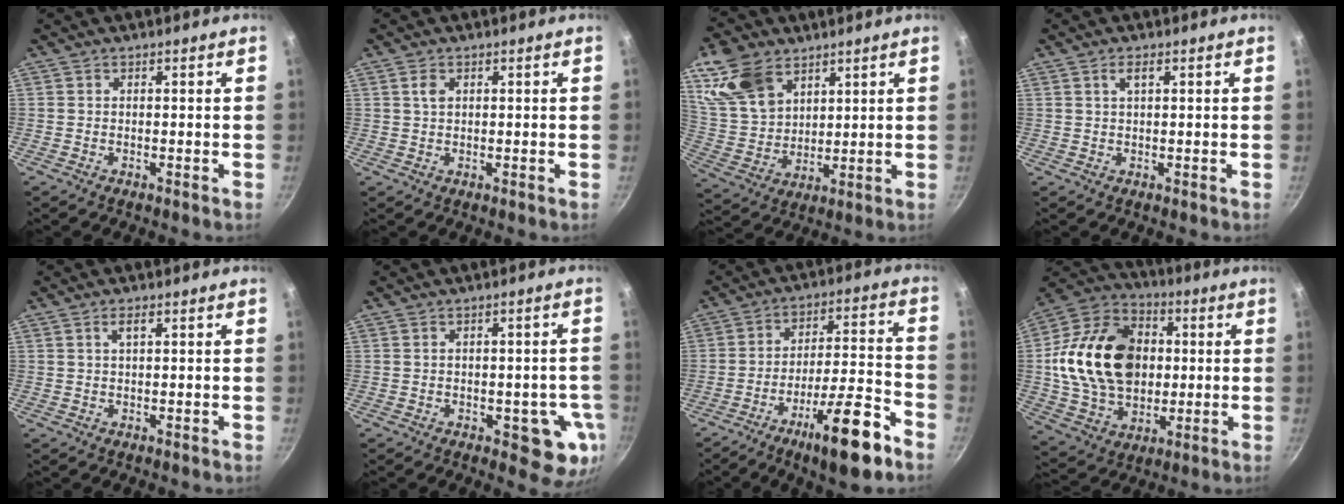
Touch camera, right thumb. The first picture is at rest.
{"total": 1.9, "force": [0.7, 1.2, 1.3], "torque": [-0.022, -0.001, 0.013]}
{"total": 14.0, "force": [7.8, 9.1, 7.2], "torque": [-0.126, -0.026, 0.163]}
{"total": 1.7, "force": [0.7, 0.5, 1.4], "torque": [-0.027, 0.004, 0.015]}
{"total": 1.7, "force": [0.7, 0.5, 1.4], "torque": [-0.026, 0.004, 0.014]}
{"total": 8.9, "force": [-2.5, 4.6, 7.2], "torque": [-0.043, 0.001, -0.030]}
{"total": 16.2, "force": [-9.5, 3.5, 12.6], "torque": [-0.186, 0.057, -0.143]}
{"total": 23.7, "force": [1.9, 17.3, 16.1], "torque": [-0.255, 0.018, 0.034]}